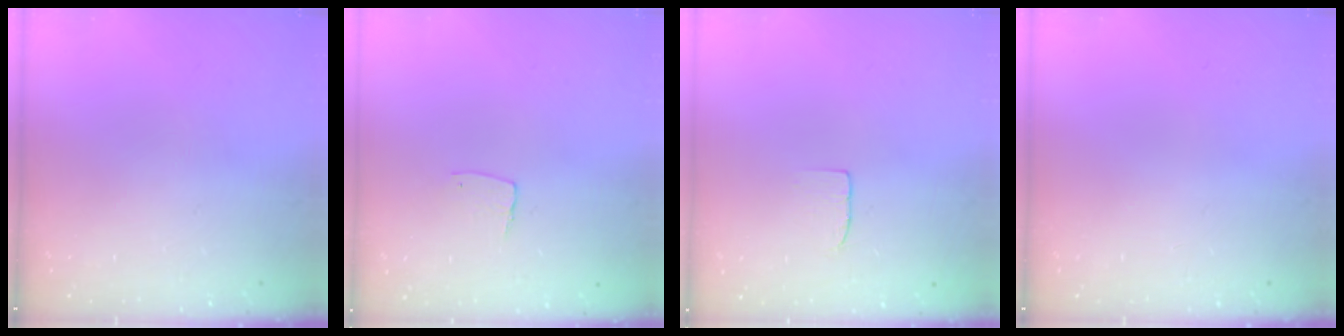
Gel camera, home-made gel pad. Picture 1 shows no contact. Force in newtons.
{"total": 4.7, "press": 4.7, "slide": 0.4}
{"total": 3.9, "press": 3.9, "slide": 0.3}
{"total": 0.0}